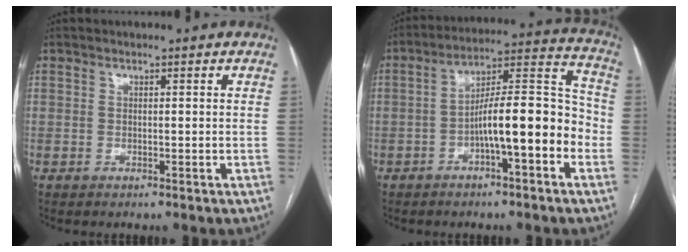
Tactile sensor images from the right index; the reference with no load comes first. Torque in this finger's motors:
{"motor_torque": [1.25, -0.89, 0.68, 0.11]}